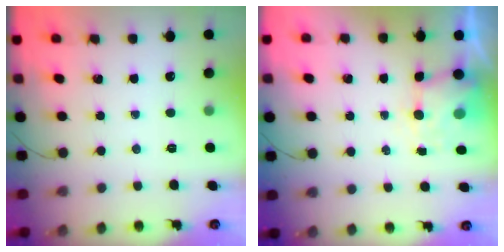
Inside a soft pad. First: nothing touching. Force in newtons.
{"total": 4.9, "press": 4.8, "slide": 0.9}